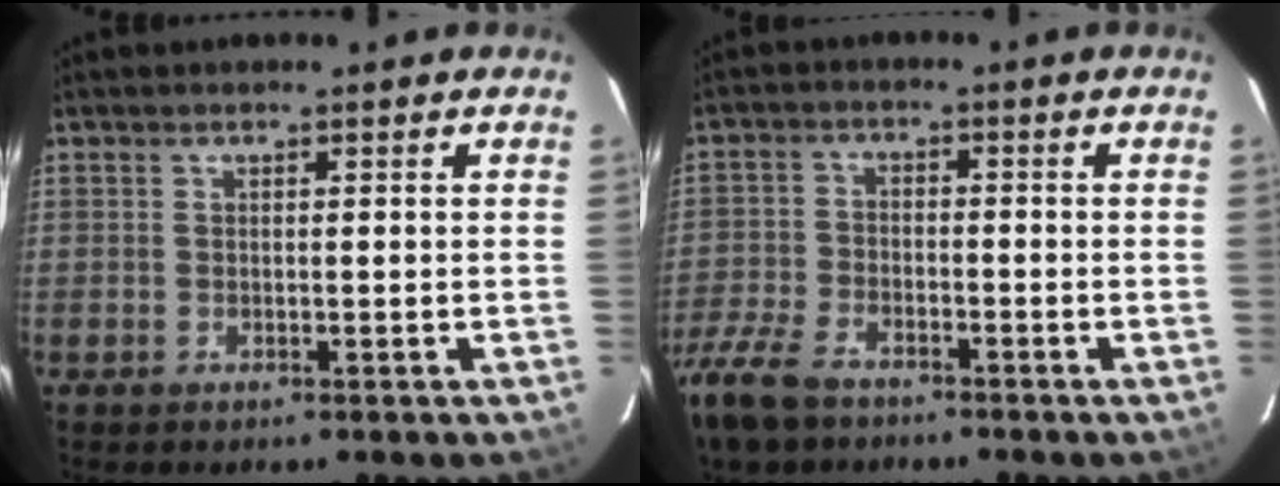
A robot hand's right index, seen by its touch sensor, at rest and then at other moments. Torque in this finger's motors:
{"motor_torque": [1.20, -0.95, 0.36, 0.07]}